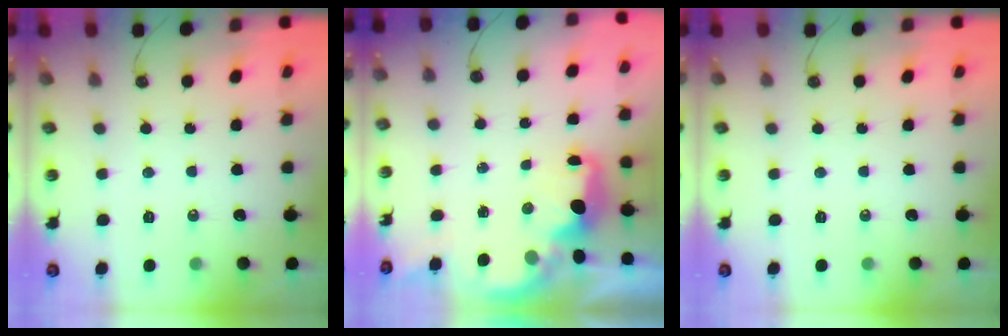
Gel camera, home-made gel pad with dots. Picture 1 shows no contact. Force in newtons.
{"total": 3.0, "press": 2.9, "slide": 0.6}
{"total": 0.0}